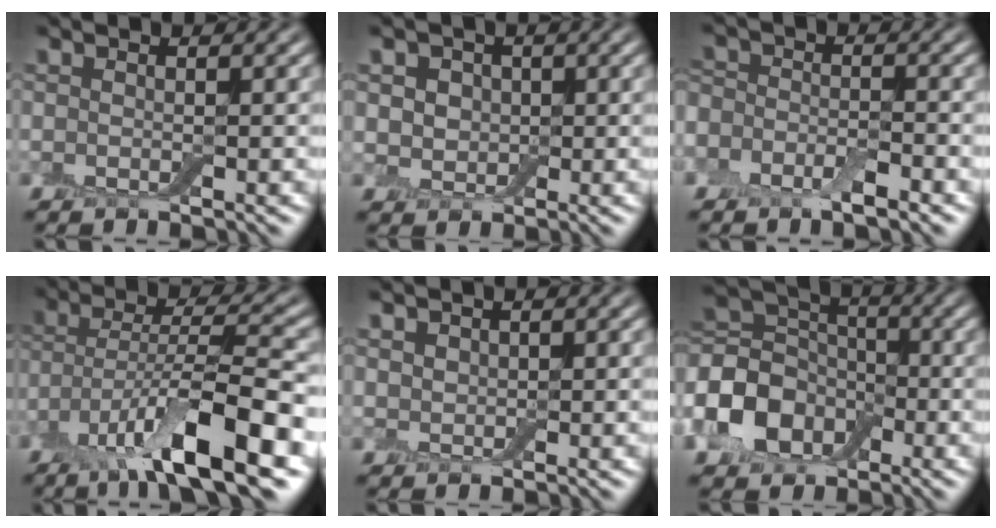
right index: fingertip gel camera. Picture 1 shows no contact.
{"total": 3.7, "force": [0.9, 3.1, 1.8], "torque": [-0.027, 0.008, 0.000]}
{"total": 4.2, "force": [-2.4, 2.6, 2.2], "torque": [-0.012, 0.003, -0.054]}
{"total": 10.4, "force": [-5.5, 2.5, 8.5], "torque": [-0.146, 0.006, -0.102]}
{"total": 1.6, "force": [0.9, 1.2, 0.5], "torque": [-0.011, -0.002, 0.021]}
{"total": 9.4, "force": [-3.1, 7.0, 5.6], "torque": [-0.128, 0.001, -0.081]}